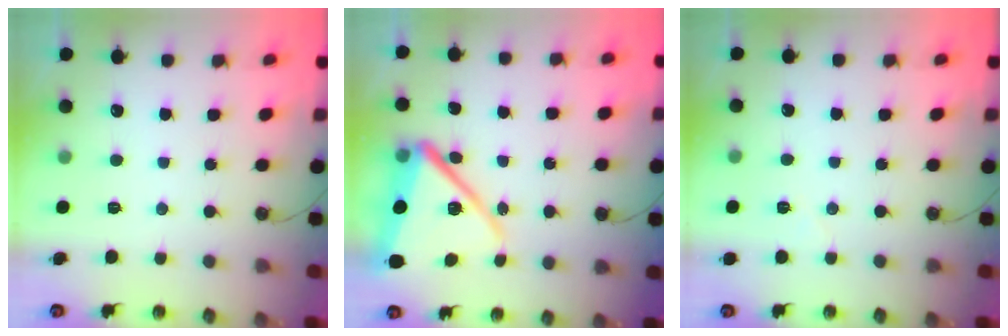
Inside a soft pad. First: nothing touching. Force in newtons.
{"total": 16.5, "press": 16.4, "slide": 2.2}
{"total": 3.8, "press": 3.4, "slide": 1.7}